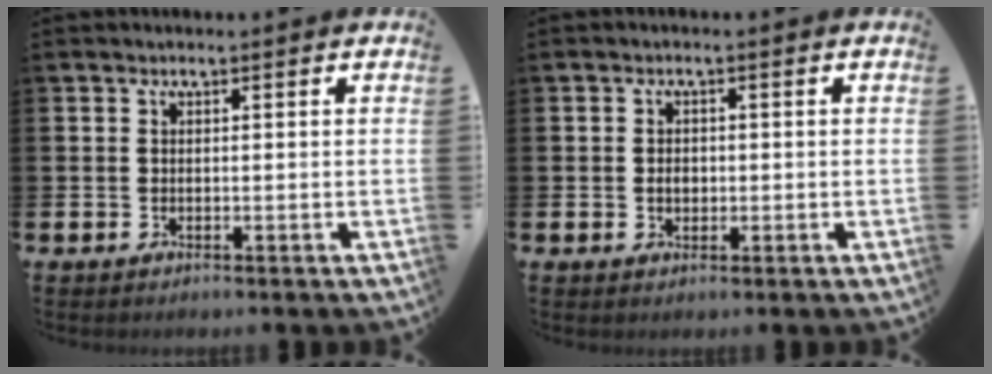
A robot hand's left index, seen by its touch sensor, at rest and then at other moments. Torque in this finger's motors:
{"motor_torque": [0.11, 0.04, 0.00, 0.05]}